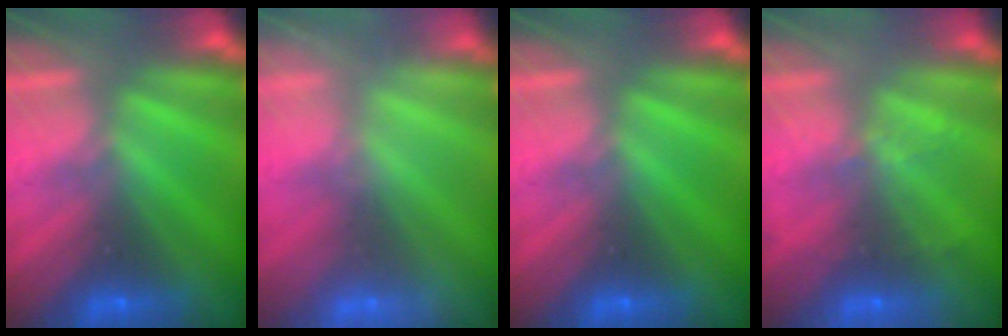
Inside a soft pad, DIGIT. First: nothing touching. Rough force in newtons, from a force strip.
{"total": 2.5}
{"total": 0.0}
{"total": 2.3}